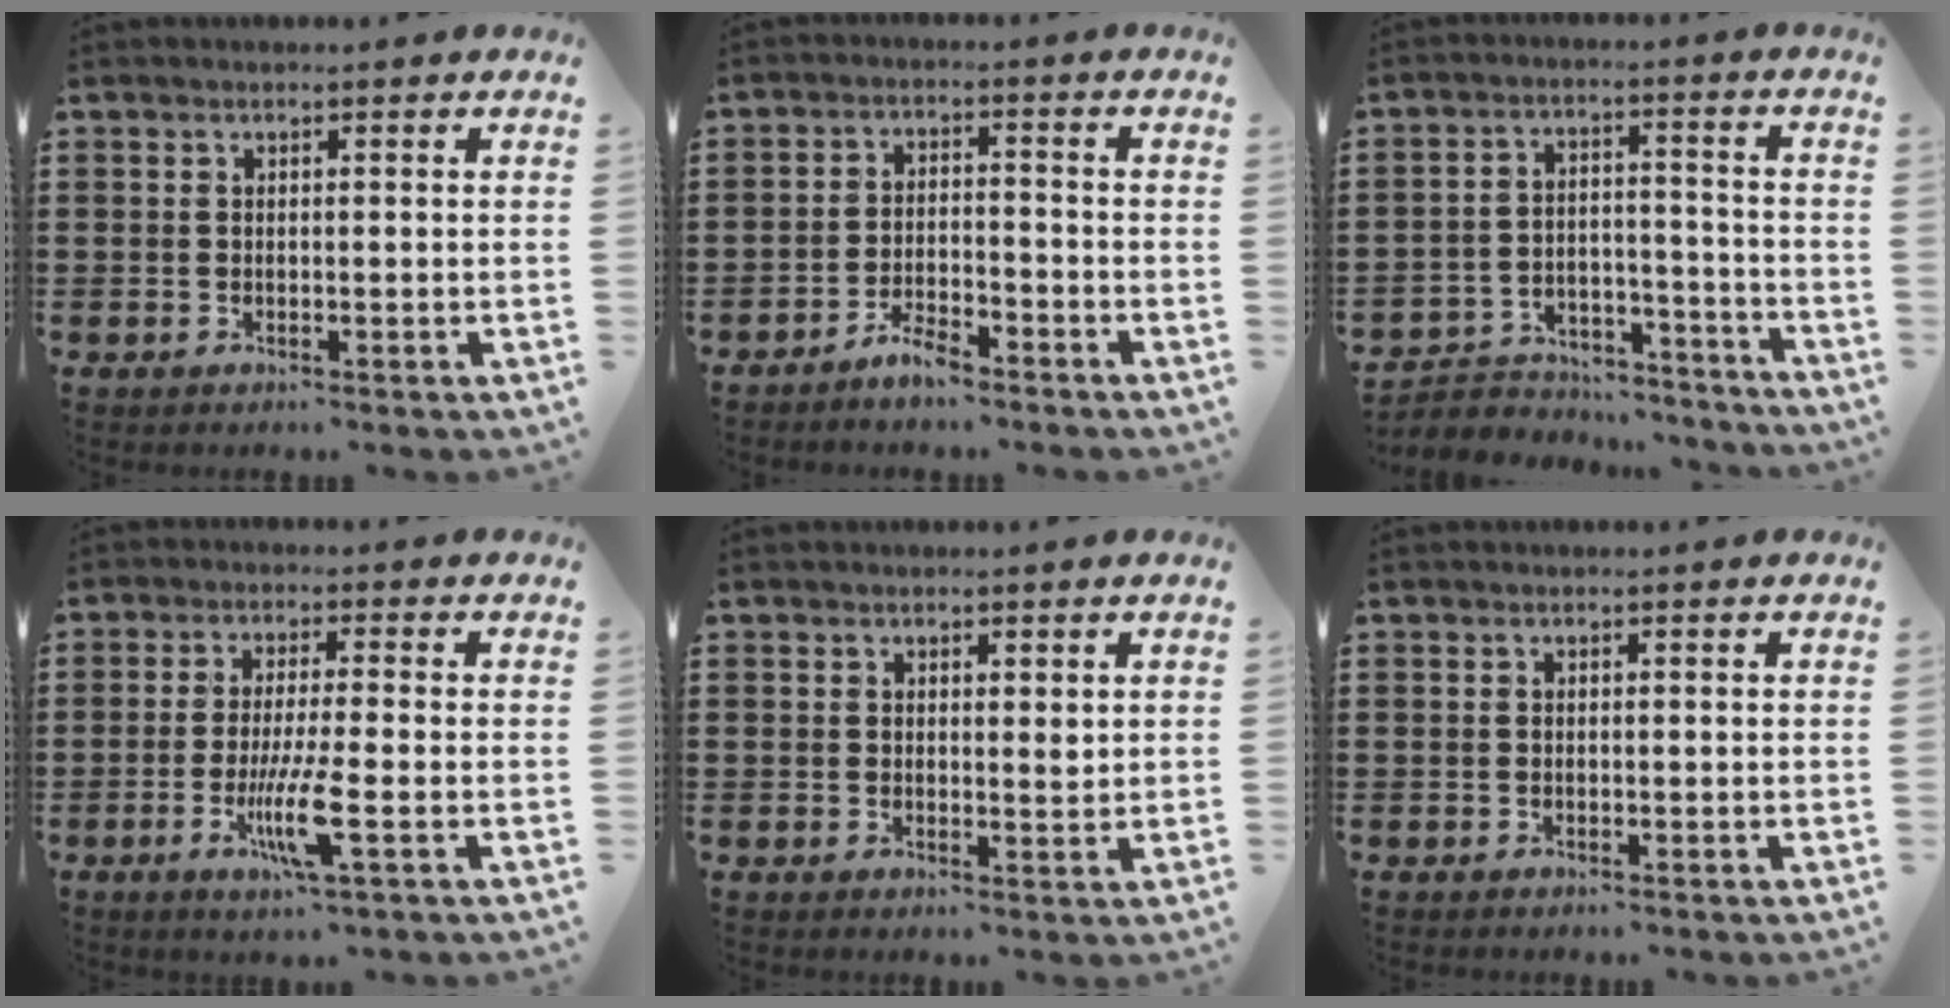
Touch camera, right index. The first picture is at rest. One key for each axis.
{"total": 3.4, "fx": -3.1, "fy": 0.5, "fz": 1.2, "tx": -0.031, "ty": 0.006, "tz": -0.063}
{"total": 4.3, "fx": -4.1, "fy": 1.3, "fz": 0.5, "tx": -0.014, "ty": 0.009, "tz": -0.085}
{"total": 7.4, "fx": -2.4, "fy": 0.6, "fz": 7.0, "tx": -0.140, "ty": -0.022, "tz": -0.046}
{"total": 1.5, "fx": 0.9, "fy": 0.7, "fz": 1.0, "tx": -0.012, "ty": 0.001, "tz": 0.014}
{"total": 0.0}